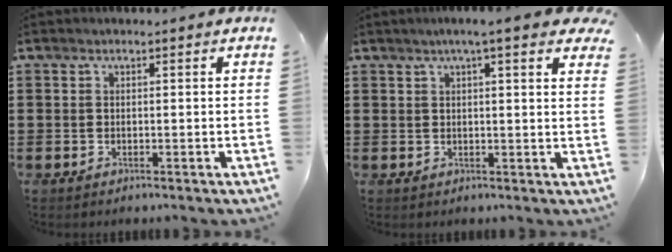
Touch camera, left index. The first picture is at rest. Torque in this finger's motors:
{"motor_torque": [1.14, -1.00, 0.09, -0.05]}